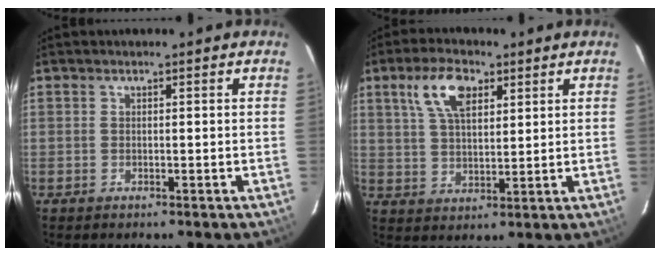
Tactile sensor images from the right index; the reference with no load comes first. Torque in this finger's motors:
{"motor_torque": [0.45, 0.47, 0.45, 0.11]}